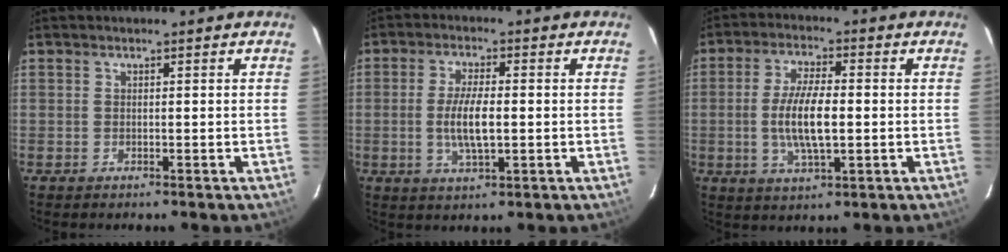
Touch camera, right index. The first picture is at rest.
{"total": 6.7, "force": [-0.6, 2.0, 6.4], "torque": [-0.127, -0.005, -0.010]}
{"total": 9.1, "force": [-0.8, 2.8, 8.6], "torque": [-0.170, -0.003, -0.014]}